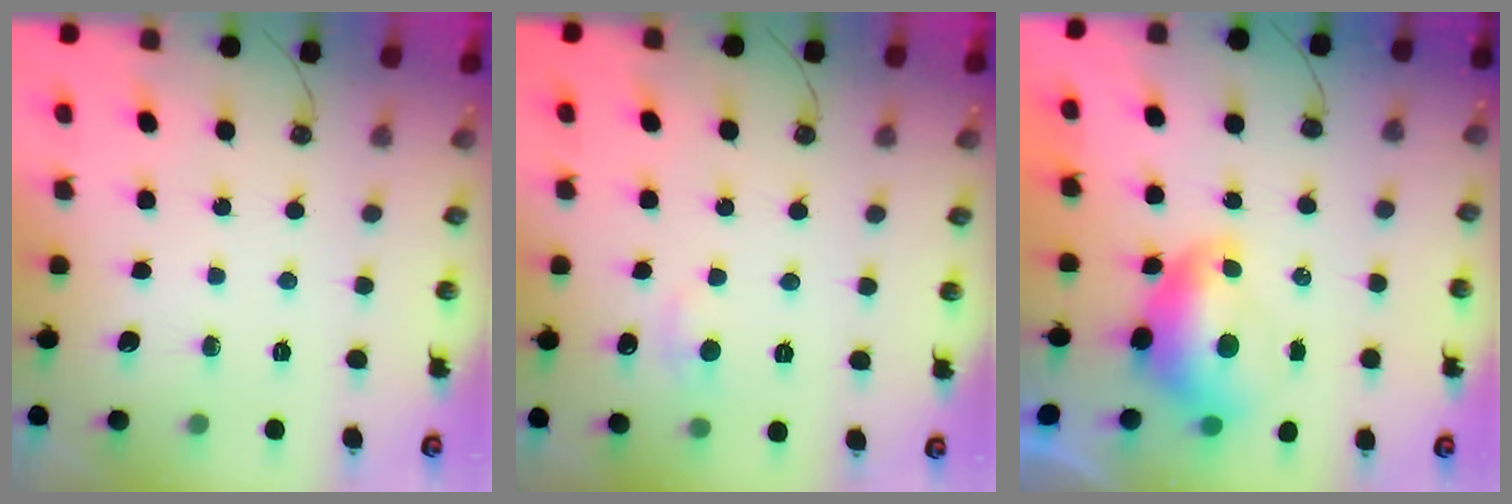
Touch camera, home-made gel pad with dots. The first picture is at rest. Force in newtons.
{"total": 1.8, "press": 1.7, "slide": 0.7}
{"total": 1.7, "press": 1.6, "slide": 0.5}